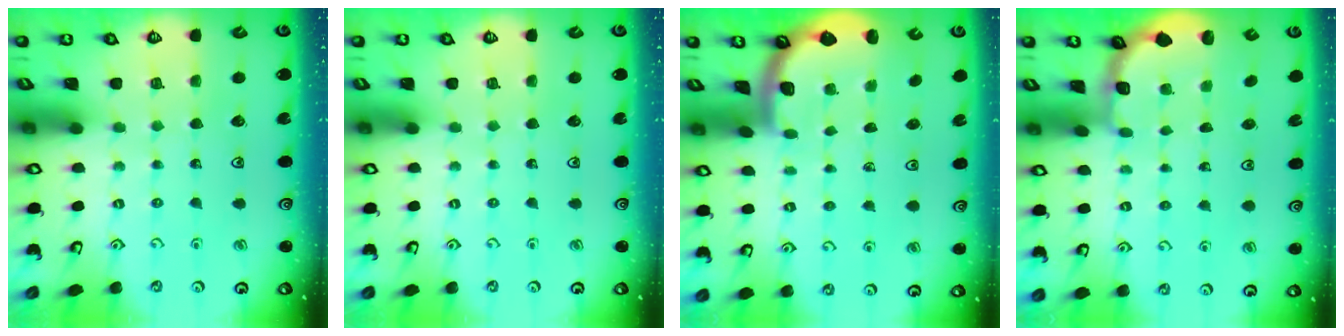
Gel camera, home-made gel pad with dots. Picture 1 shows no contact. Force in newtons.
{"total": 0.0}
{"total": 1.6, "press": 1.6, "slide": 0.1}
{"total": 1.7, "press": 1.5, "slide": 0.7}